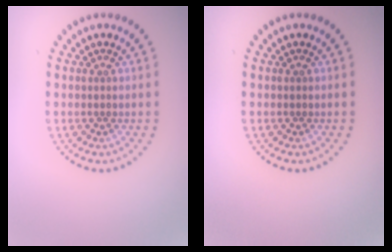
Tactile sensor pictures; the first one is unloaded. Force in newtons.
{"total": 0.0}